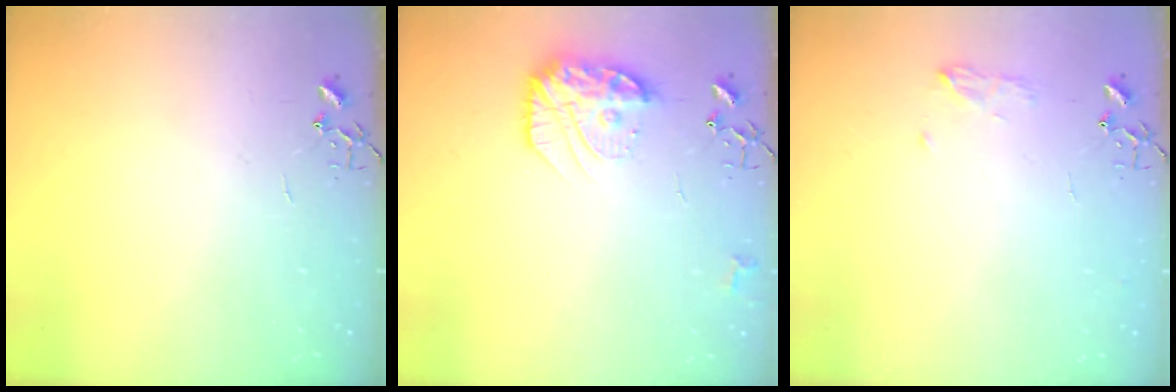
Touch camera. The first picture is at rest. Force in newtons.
{"total": 16.1, "press": 16.0, "slide": 1.4}
{"total": 8.4, "press": 8.4, "slide": 0.9}